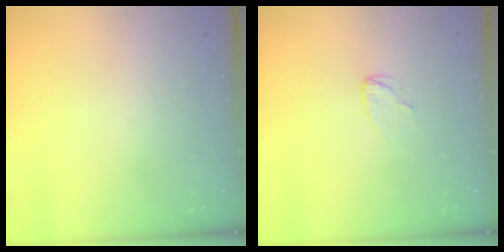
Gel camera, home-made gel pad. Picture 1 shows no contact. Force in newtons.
{"total": 3.0, "press": 3.0, "slide": 0.3}